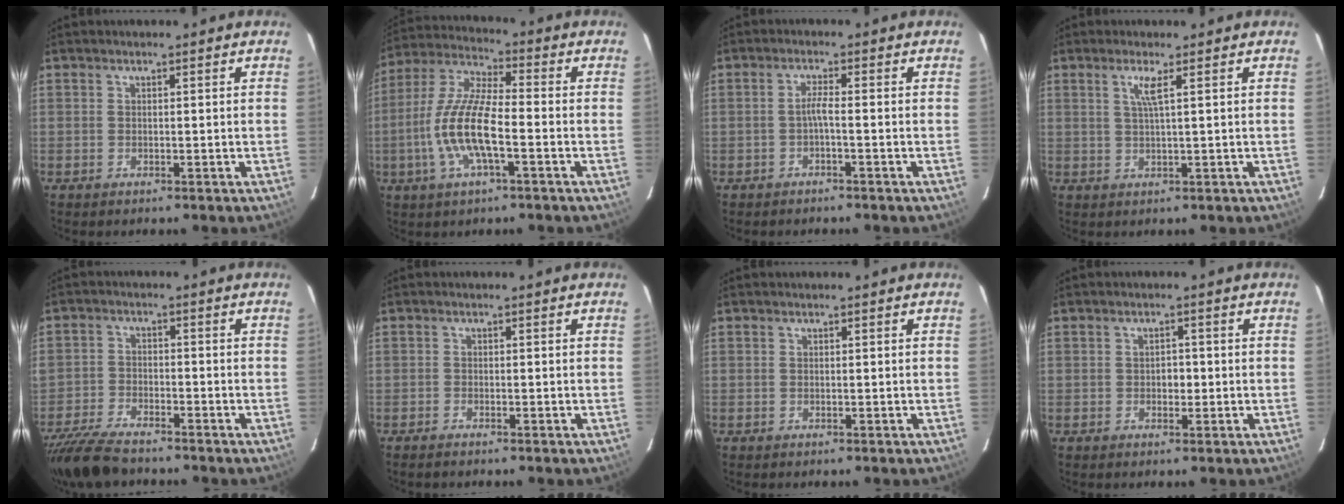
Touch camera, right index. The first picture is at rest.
{"total": 13.3, "force": [-3.6, 3.6, 12.3], "torque": [-0.259, -0.002, -0.073]}
{"total": 1.8, "force": [-0.9, -0.2, 1.5], "torque": [-0.031, 0.002, -0.017]}
{"total": 2.7, "force": [1.2, -0.5, 2.4], "torque": [-0.047, -0.004, 0.023]}
{"total": 9.7, "force": [-8.2, 3.0, 4.2], "torque": [-0.114, -0.016, -0.159]}
{"total": 1.0, "force": [-1.0, 0.2, 0.3], "torque": [-0.014, -0.001, -0.019]}
{"total": 0.0}
{"total": 1.8, "force": [-0.3, 1.5, 1.0], "torque": [-0.015, 0.006, -0.006]}